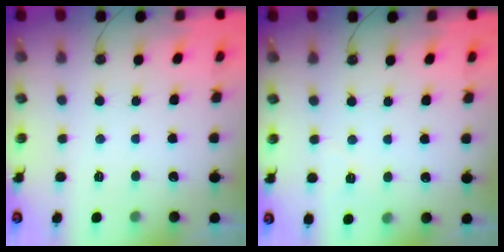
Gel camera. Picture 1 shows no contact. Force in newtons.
{"total": 2.6, "press": 2.3, "slide": 1.2}